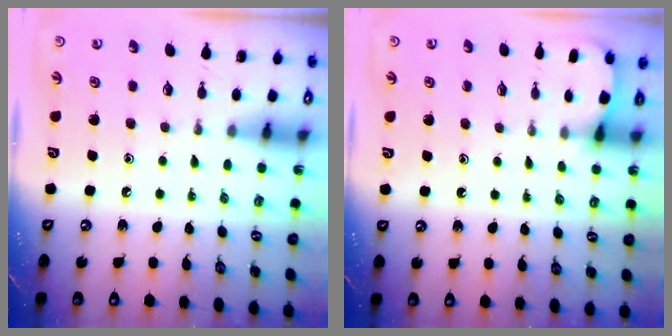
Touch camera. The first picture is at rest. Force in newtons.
{"total": 2.8, "press": 2.8, "slide": 0.1}